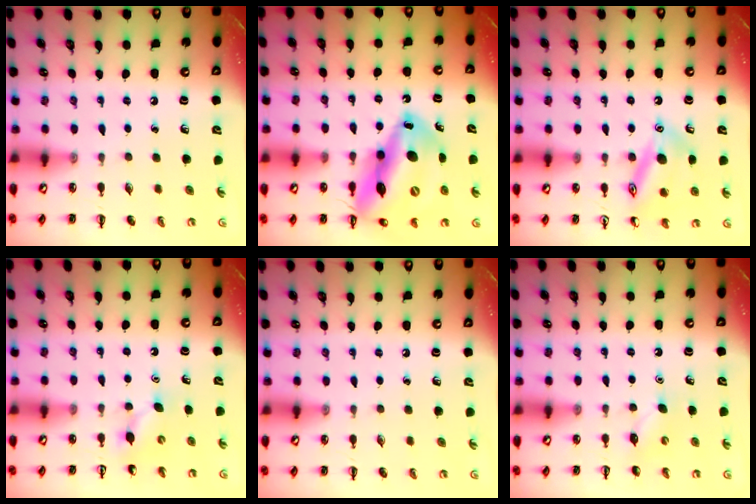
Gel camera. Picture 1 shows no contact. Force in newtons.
{"total": 22.3, "press": 21.7, "slide": 5.0}
{"total": 15.5, "press": 15.4, "slide": 1.4}
{"total": 3.7, "press": 3.6, "slide": 1.2}
{"total": 0.0}
{"total": 3.0, "press": 2.9, "slide": 0.7}